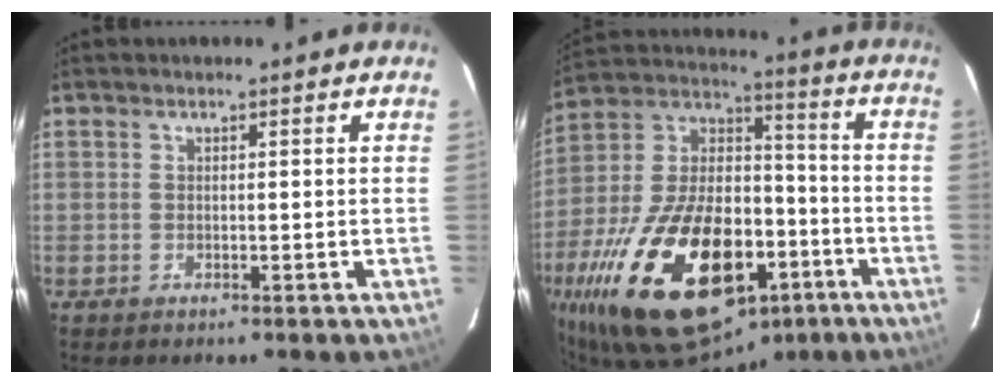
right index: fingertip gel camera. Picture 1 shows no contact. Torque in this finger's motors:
{"motor_torque": [2.14, 0.00, 1.06, 0.21]}